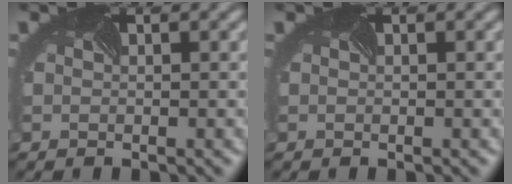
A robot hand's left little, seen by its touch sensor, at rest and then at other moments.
{"total": 0.0}